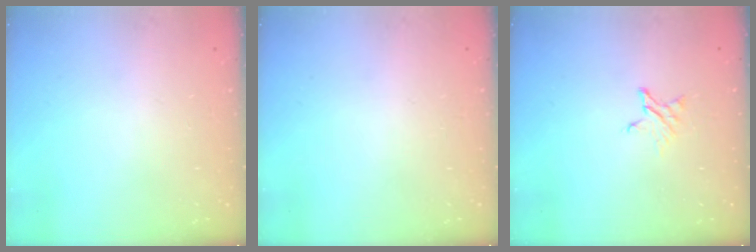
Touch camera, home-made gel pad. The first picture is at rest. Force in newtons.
{"total": 0.0}
{"total": 3.1, "press": 3.1, "slide": 0.4}